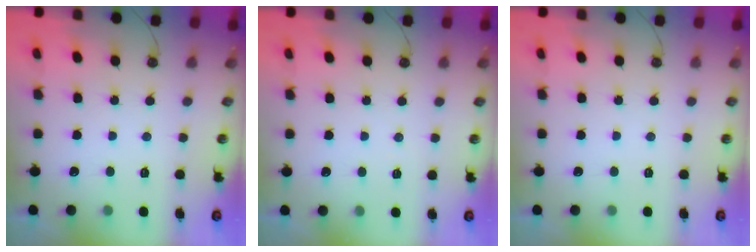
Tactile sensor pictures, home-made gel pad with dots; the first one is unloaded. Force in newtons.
{"total": 2.2, "press": 1.9, "slide": 1.1}
{"total": 0.0}